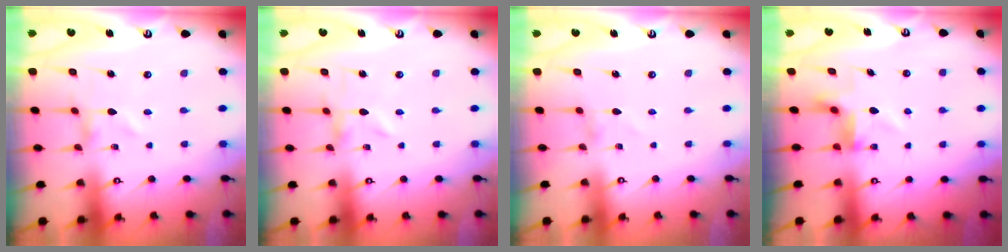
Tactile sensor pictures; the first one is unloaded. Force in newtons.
{"total": 0.0}
{"total": 1.4, "press": 1.4, "slide": 0.1}
{"total": 4.7, "press": 4.7, "slide": 0.1}